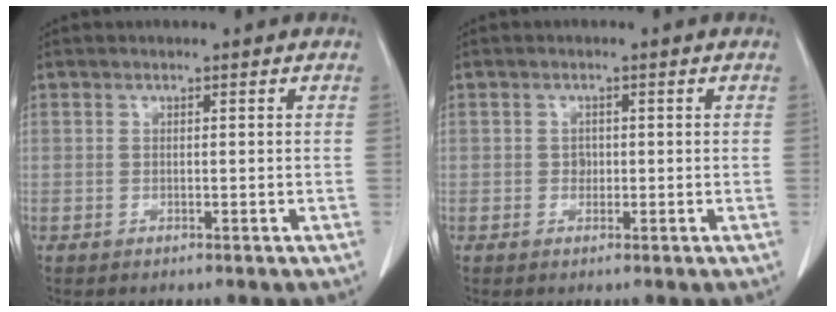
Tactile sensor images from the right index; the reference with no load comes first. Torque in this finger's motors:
{"motor_torque": [0.05, -0.04, 0.00, 0.00]}